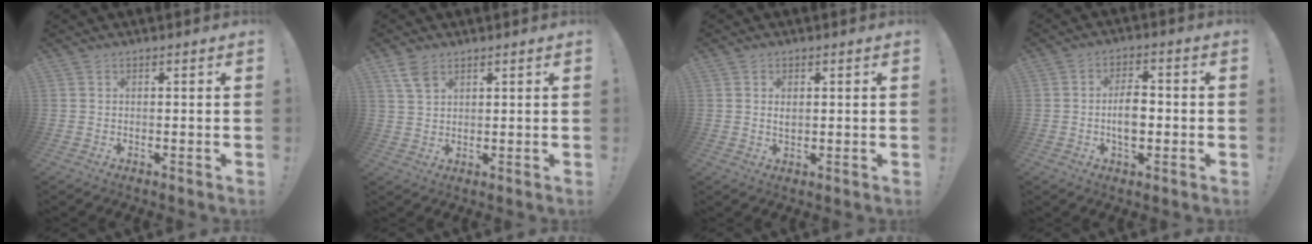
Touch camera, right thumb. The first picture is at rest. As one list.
[{"total": 5.1, "force": [3.1, 2.8, 2.9], "torque": [-0.046, -0.012, 0.060]}, {"total": 1.6, "force": [0.4, 0.9, 1.2], "torque": [-0.017, -0.002, 0.006]}, {"total": 7.3, "force": [-1.3, 4.1, 5.9], "torque": [-0.099, 0.005, -0.028]}]